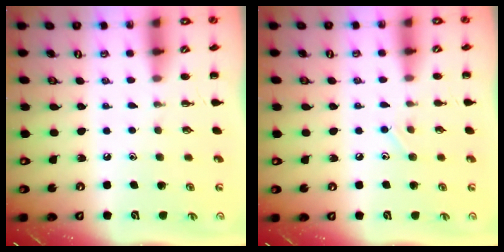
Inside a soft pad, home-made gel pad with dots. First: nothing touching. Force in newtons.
{"total": 6.6, "press": 6.3, "slide": 1.9}